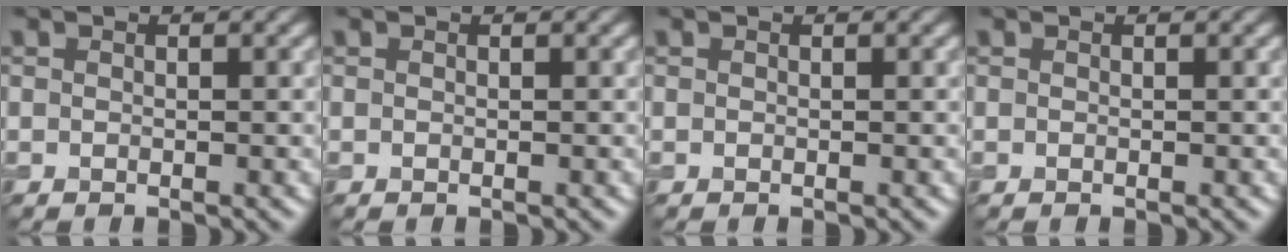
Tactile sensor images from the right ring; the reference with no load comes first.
{"total": 0.0}
{"total": 0.0}
{"total": 0.0}